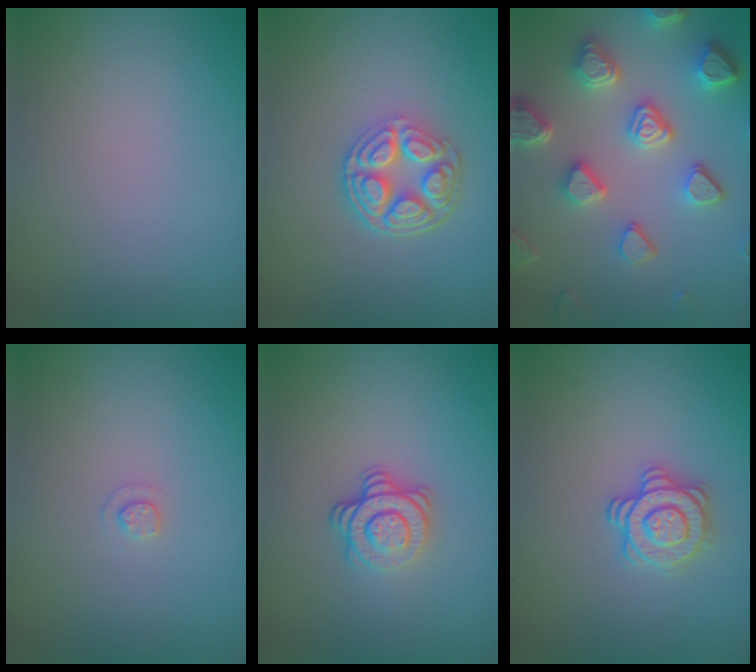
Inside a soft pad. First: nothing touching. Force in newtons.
{"total": 5.0, "press": 3.7, "slide": 3.3}
{"total": 6.6, "press": 5.3, "slide": 3.9}
{"total": 0.9, "press": 0.9, "slide": 0.2}
{"total": 3.6, "press": 2.5, "slide": 2.6}
{"total": 2.8, "press": 2.7, "slide": 0.9}